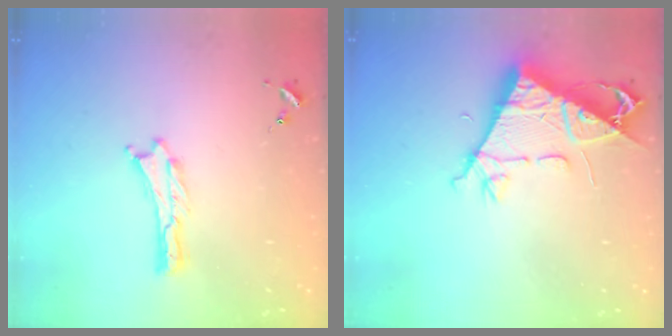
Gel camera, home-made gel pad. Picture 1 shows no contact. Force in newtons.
{"total": 8.6, "press": 8.5, "slide": 1.2}